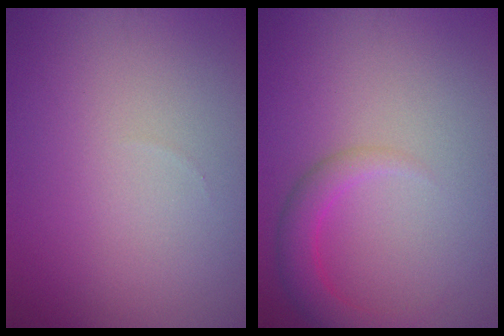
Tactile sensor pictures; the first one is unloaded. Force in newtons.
{"total": 2.7, "press": 2.7, "slide": 0.2}